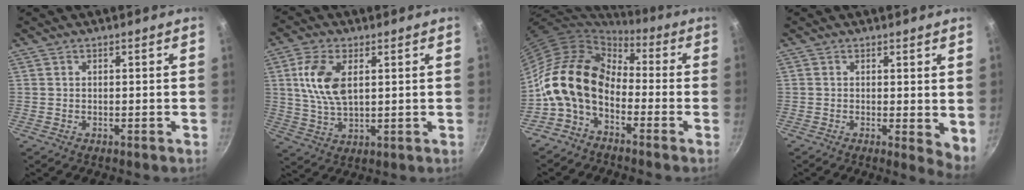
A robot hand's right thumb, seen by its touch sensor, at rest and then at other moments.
{"total": 9.7, "force": [2.5, 5.1, 7.9], "torque": [-0.153, -0.006, 0.049]}
{"total": 12.9, "force": [-2.4, 8.8, 9.1], "torque": [-0.146, 0.035, -0.065]}
{"total": 4.1, "force": [0.5, 1.6, 3.8], "torque": [-0.046, -0.010, 0.005]}